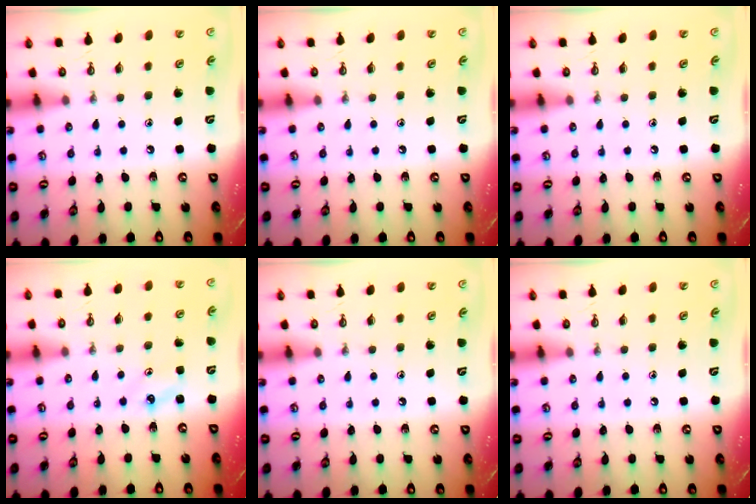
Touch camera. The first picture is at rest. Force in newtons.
{"total": 0.0}
{"total": 0.0}
{"total": 3.8, "press": 3.7, "slide": 0.4}
{"total": 0.0}
{"total": 0.0}